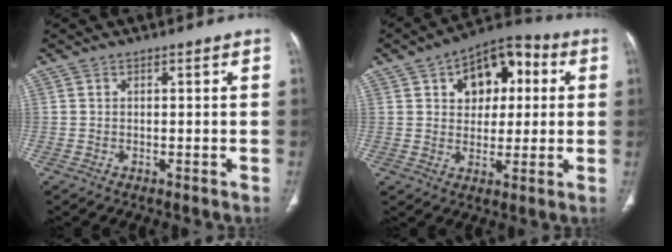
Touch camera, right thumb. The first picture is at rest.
{"total": 13.4, "force": [3.8, 8.7, 9.4], "torque": [-0.086, 0.016, 0.051]}